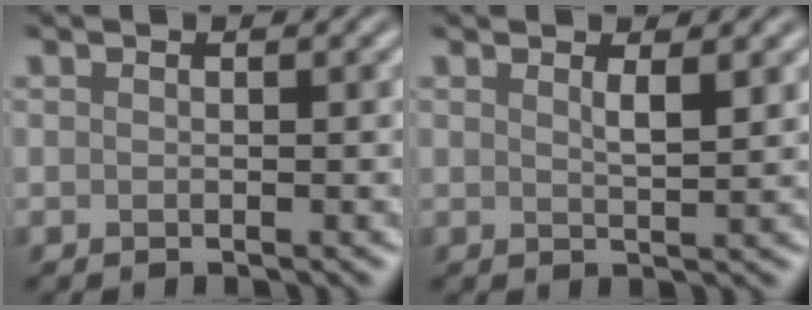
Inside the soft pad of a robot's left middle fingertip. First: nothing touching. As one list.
[{"total": 1.7, "force": [1.0, 0.4, 1.4], "torque": [-0.019, 0.000, 0.014]}]